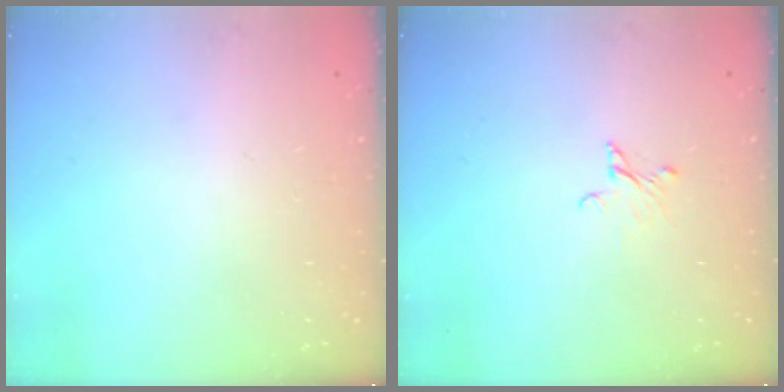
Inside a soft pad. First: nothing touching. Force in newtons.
{"total": 2.5, "press": 2.5, "slide": 0.2}